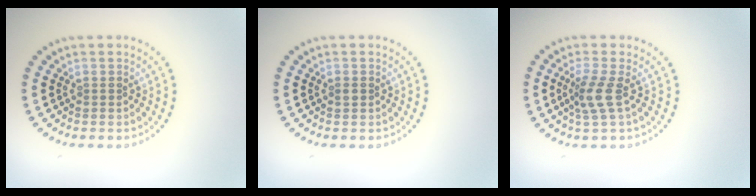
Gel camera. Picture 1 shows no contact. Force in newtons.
{"total": 0.6, "press": 0.6, "slide": 0.1}
{"total": 2.4, "press": 1.9, "slide": 1.5}